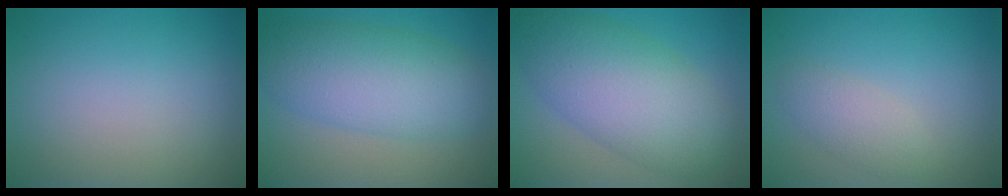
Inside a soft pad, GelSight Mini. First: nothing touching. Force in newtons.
{"total": 7.3, "press": 7.3, "slide": 0.1}
{"total": 8.8, "press": 8.8, "slide": 0.1}
{"total": 2.2, "press": 2.2, "slide": 0.0}